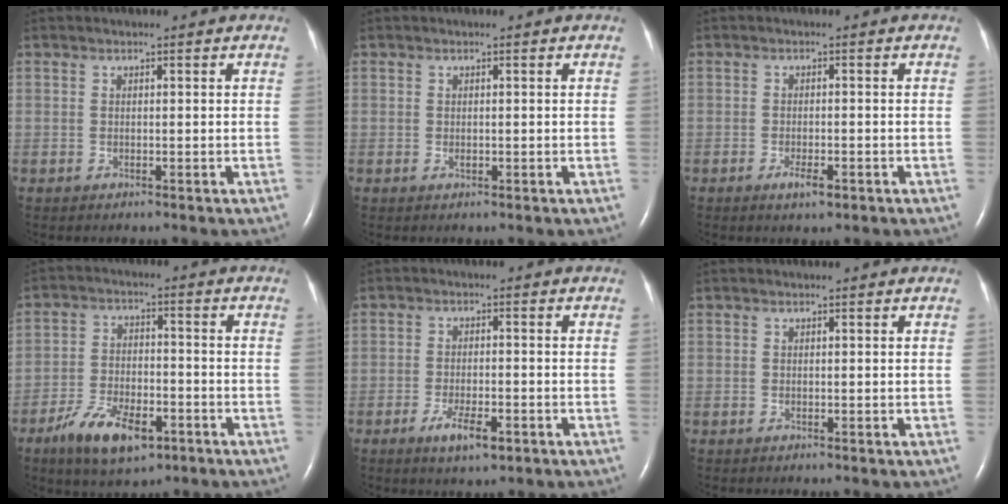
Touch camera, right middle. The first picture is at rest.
{"total": 0.5, "force": [-0.1, 0.3, 0.4], "torque": [-0.009, 0.000, -0.002]}
{"total": 2.4, "force": [-1.4, 0.7, 1.9], "torque": [-0.033, 0.000, -0.021]}
{"total": 10.1, "force": [-5.8, 4.3, 7.0], "torque": [-0.136, -0.005, -0.097]}
{"total": 4.8, "force": [-2.6, 1.3, 3.8], "torque": [-0.073, -0.003, -0.040]}
{"total": 0.0}